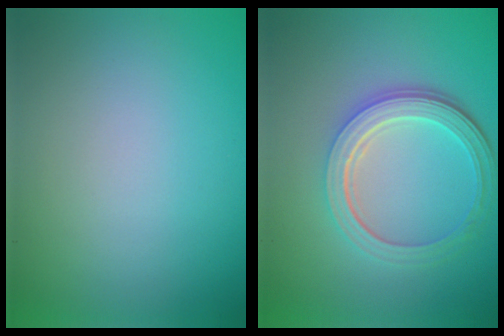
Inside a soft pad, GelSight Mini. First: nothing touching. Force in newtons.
{"total": 5.2, "press": 3.9, "slide": 3.5}